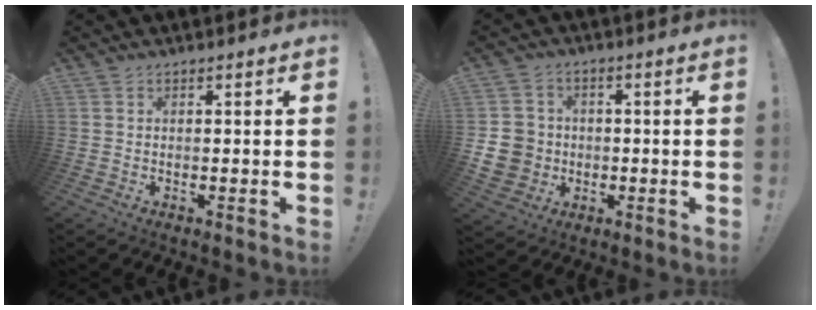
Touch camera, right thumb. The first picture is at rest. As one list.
[{"total": 10.7, "force": [-1.6, 9.8, 4.0], "torque": [-0.080, 0.023, -0.021]}]